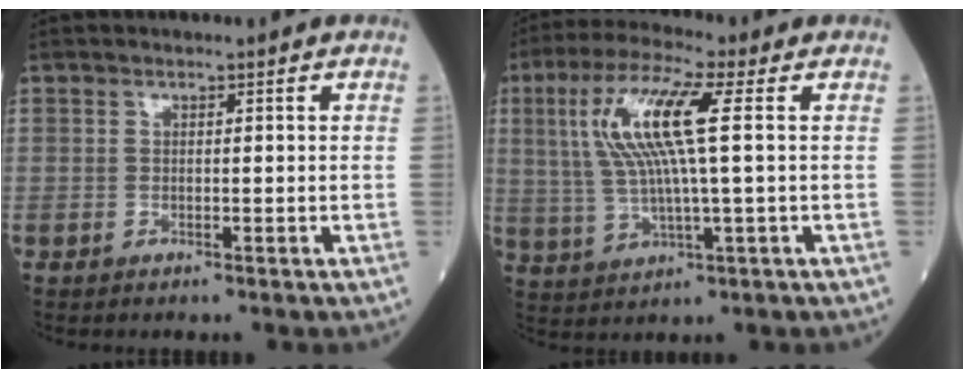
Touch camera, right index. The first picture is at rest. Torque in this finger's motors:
{"motor_torque": [1.67, 0.47, 0.74, 0.21]}